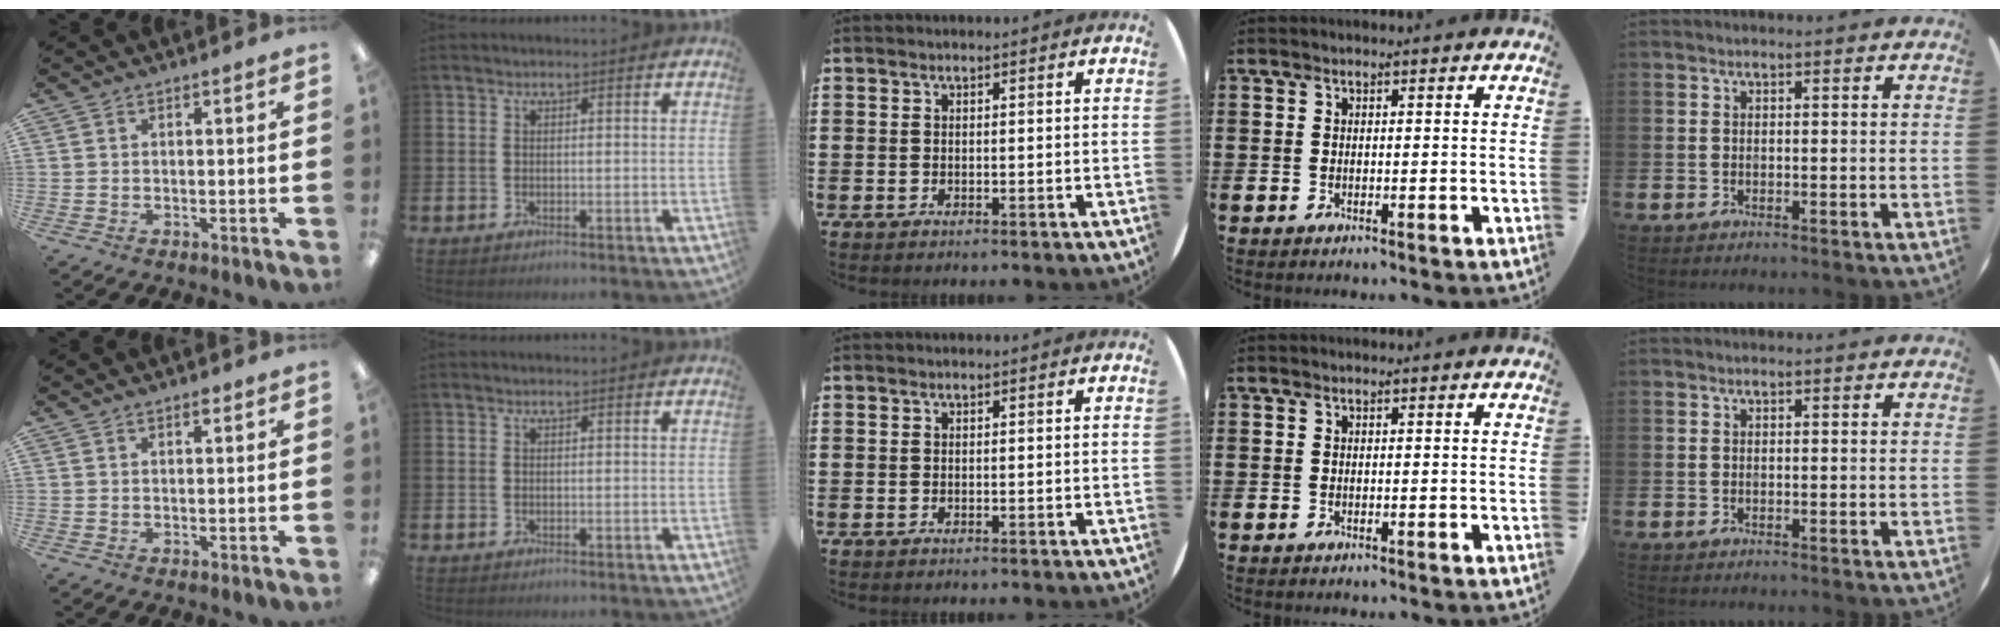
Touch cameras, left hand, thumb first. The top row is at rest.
{"thumb": {"total": 1.4, "force": [1.1, 0.5, 0.8], "torque": [-0.008, -0.004, 0.019]}}